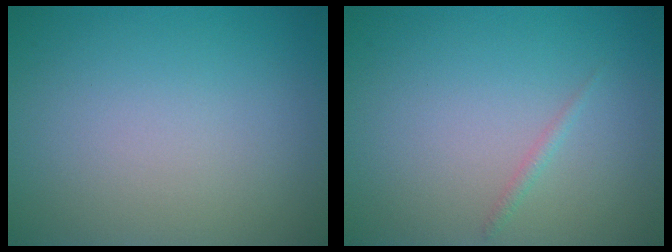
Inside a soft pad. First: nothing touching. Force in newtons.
{"total": 0.7, "press": 0.7, "slide": 0.0}